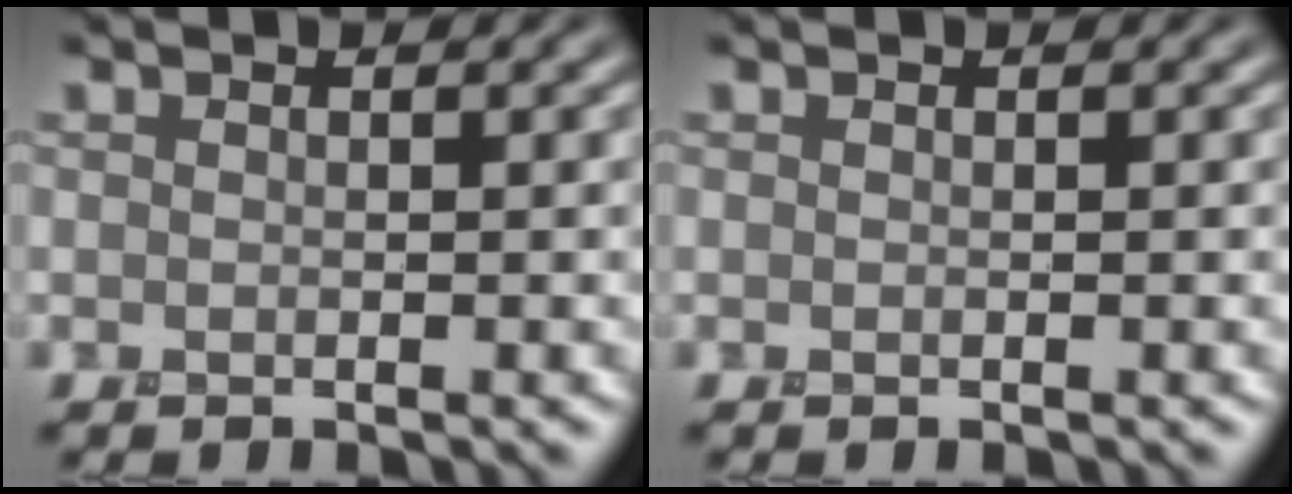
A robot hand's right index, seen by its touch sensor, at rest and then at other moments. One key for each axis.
{"total": 0.0}